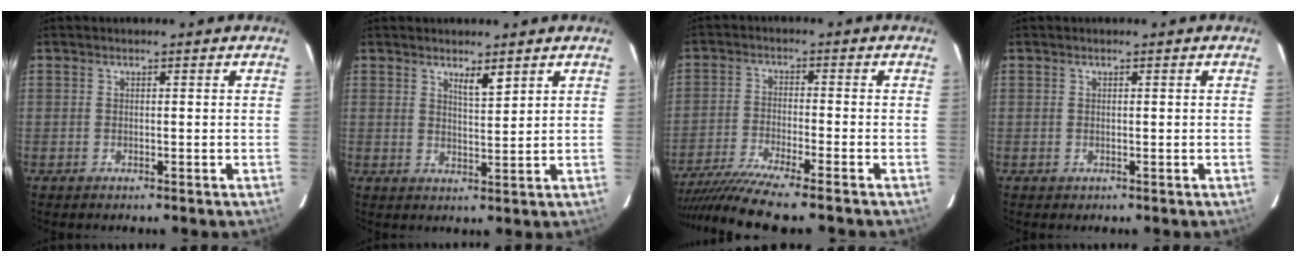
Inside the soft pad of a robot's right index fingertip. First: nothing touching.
{"total": 2.8, "force": [2.1, 0.3, 1.9], "torque": [-0.036, -0.008, 0.039]}
{"total": 11.6, "force": [-10.0, -1.1, 5.7], "torque": [-0.084, -0.026, -0.163]}
{"total": 0.0}